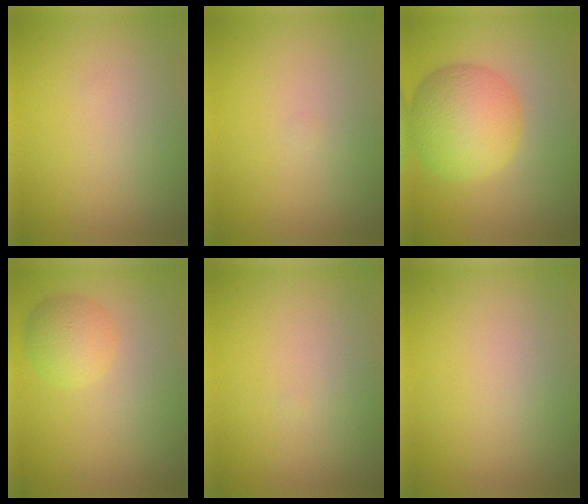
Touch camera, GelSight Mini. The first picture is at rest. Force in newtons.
{"total": 0.0}
{"total": 7.1, "press": 7.1, "slide": 0.2}
{"total": 2.8, "press": 2.8, "slide": 0.1}
{"total": 0.0}
{"total": 0.0}